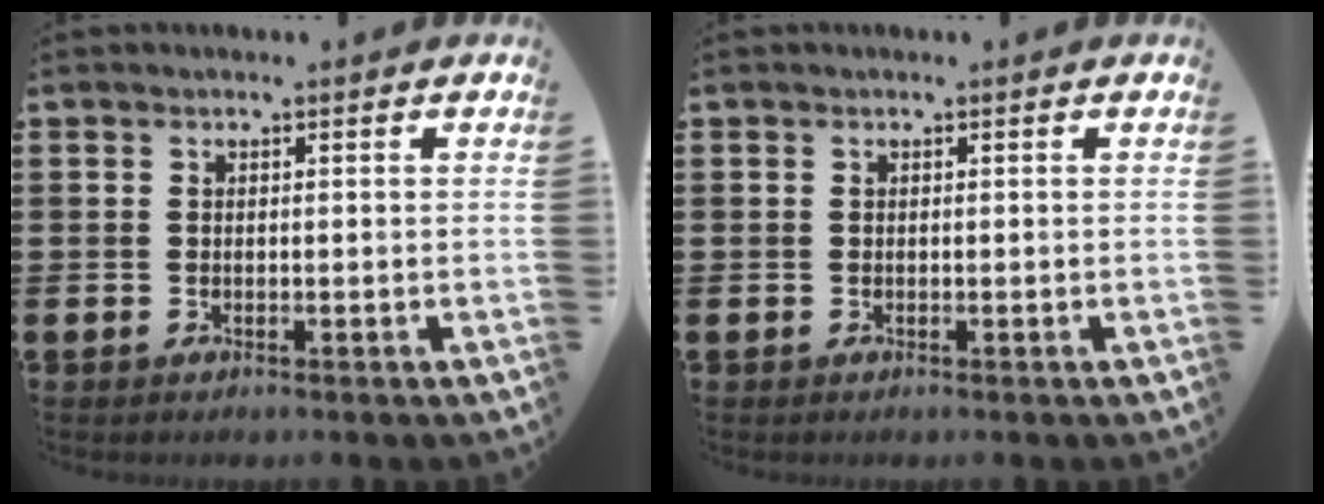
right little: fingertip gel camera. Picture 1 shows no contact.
{"total": 0.0}